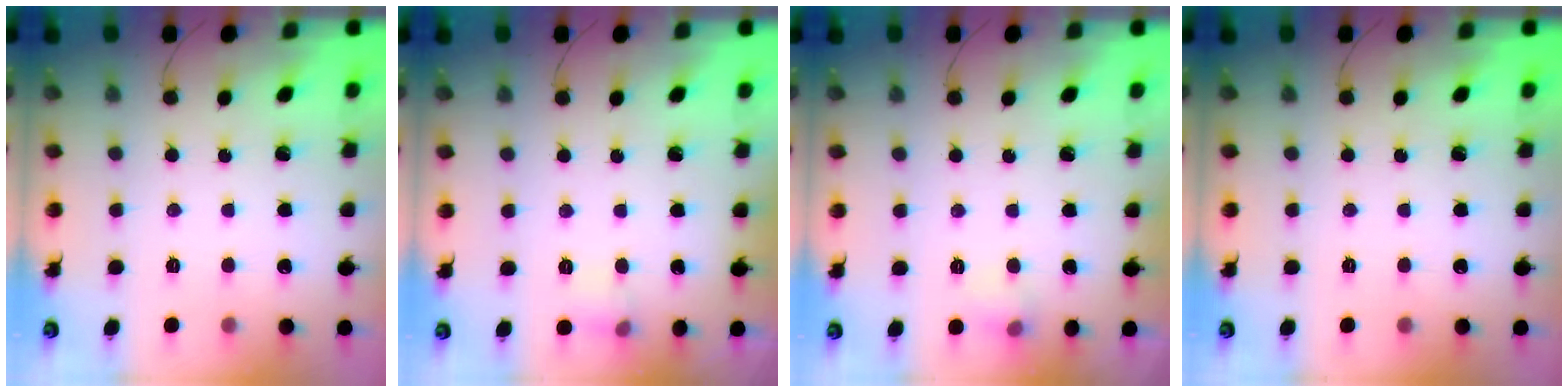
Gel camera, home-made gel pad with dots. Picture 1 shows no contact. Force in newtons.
{"total": 5.3, "press": 5.1, "slide": 1.4}
{"total": 5.2, "press": 5.0, "slide": 1.4}
{"total": 0.0}